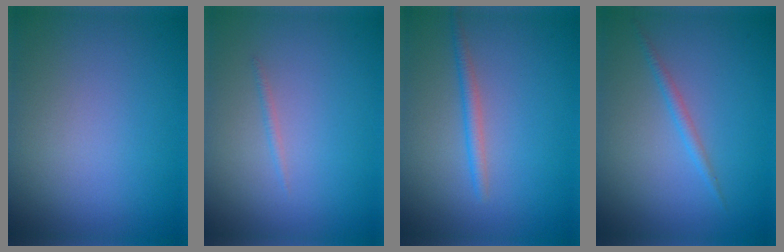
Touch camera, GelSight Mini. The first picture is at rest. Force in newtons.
{"total": 0.5, "press": 0.5, "slide": 0.0}
{"total": 1.6, "press": 1.6, "slide": 0.0}
{"total": 1.2, "press": 1.2, "slide": 0.1}